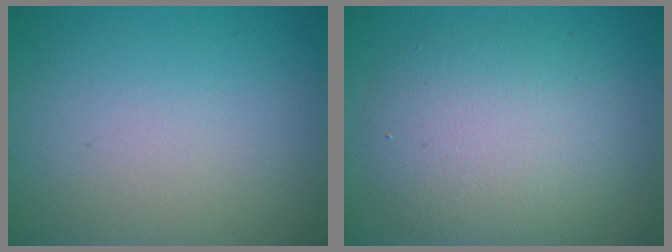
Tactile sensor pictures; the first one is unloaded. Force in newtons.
{"total": 6.3, "press": 6.3, "slide": 0.5}